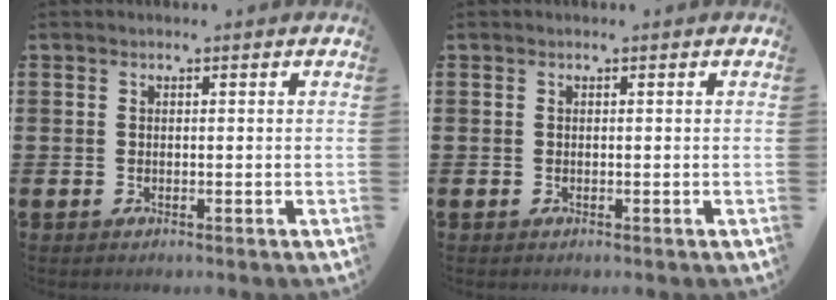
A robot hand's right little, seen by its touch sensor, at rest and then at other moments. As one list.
[{"total": 0.0}]